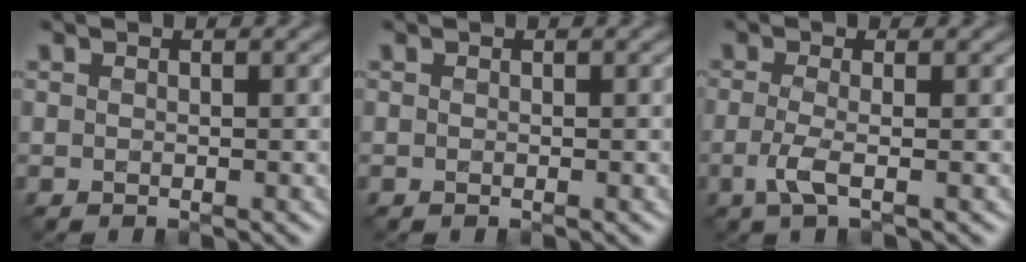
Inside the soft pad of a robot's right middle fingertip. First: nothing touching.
{"total": 0.0}
{"total": 2.5, "force": [-0.8, 0.6, 2.3], "torque": [-0.051, -0.005, -0.023]}